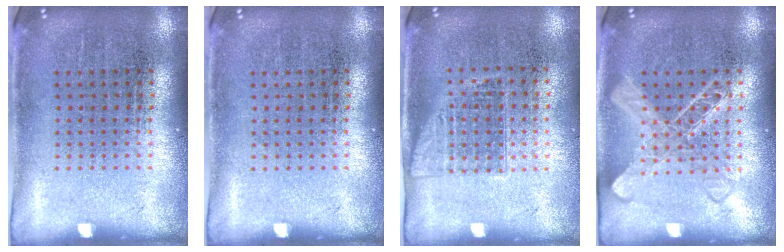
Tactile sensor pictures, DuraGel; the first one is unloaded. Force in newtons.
{"total": 0.0}
{"total": 1.1, "press": 1.0, "slide": 0.6}
{"total": 2.6, "press": 2.6, "slide": 0.4}